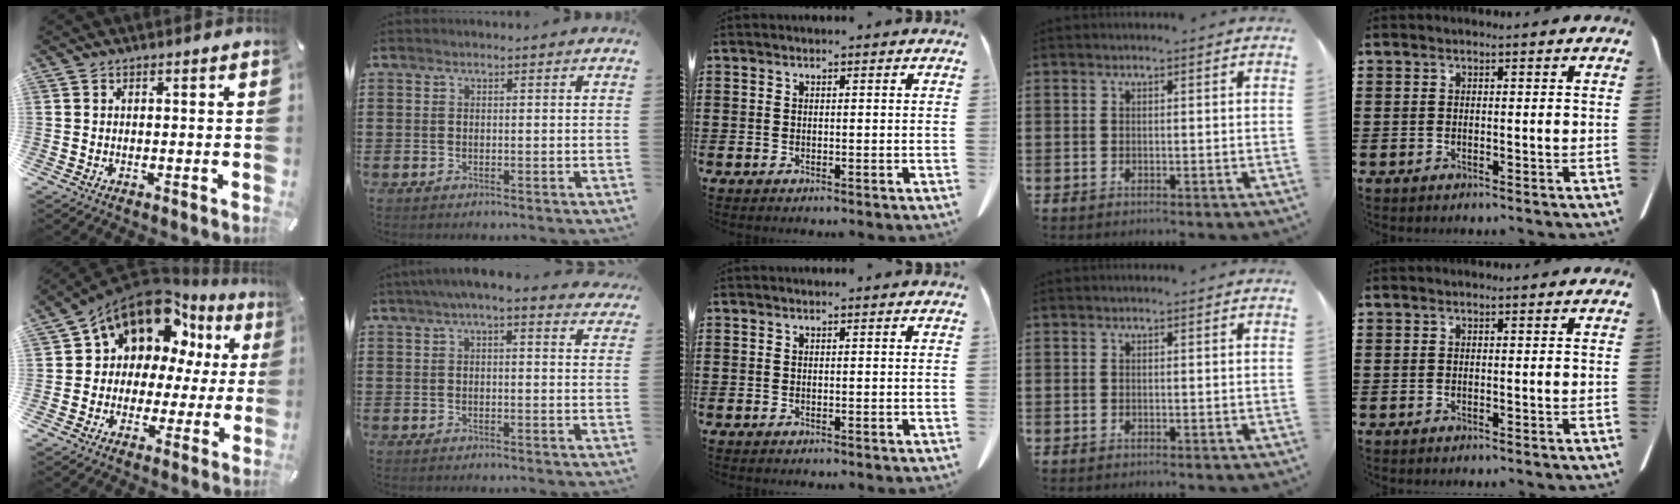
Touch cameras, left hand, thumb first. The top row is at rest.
{"thumb": {"total": 13.3, "force": [8.0, 9.3, 5.1], "torque": [-0.105, -0.058, 0.149]}, "index": {"total": 3.9, "force": [3.0, 0.3, 2.5], "torque": [-0.056, 0.000, 0.052]}}